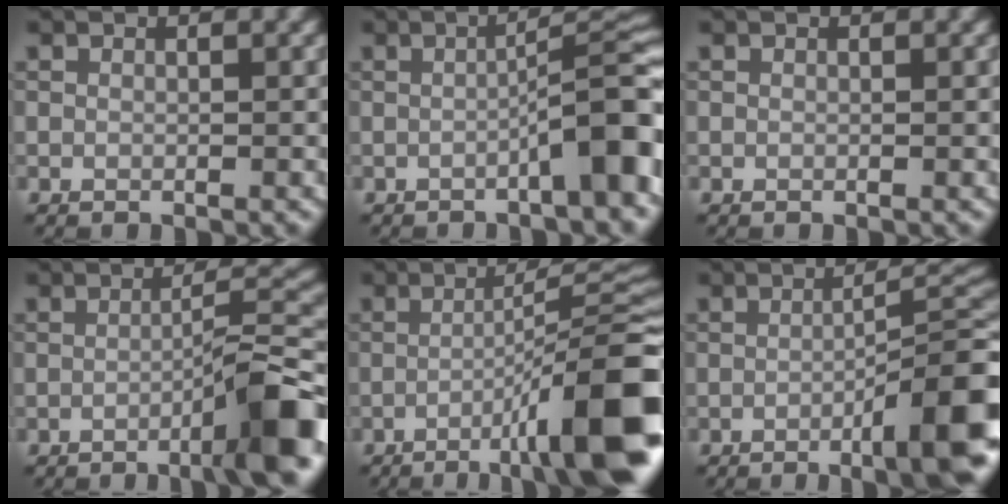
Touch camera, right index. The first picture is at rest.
{"total": 7.0, "force": [-2.3, 1.2, 6.5], "torque": [-0.082, 0.024, -0.038]}
{"total": 0.0}
{"total": 7.6, "force": [-3.7, 1.0, 6.6], "torque": [-0.084, 0.021, -0.064]}
{"total": 13.3, "force": [-5.4, 2.2, 12.0], "torque": [-0.154, 0.012, -0.081]}
{"total": 10.6, "force": [-4.1, 2.1, 9.6], "torque": [-0.119, 0.006, -0.057]}